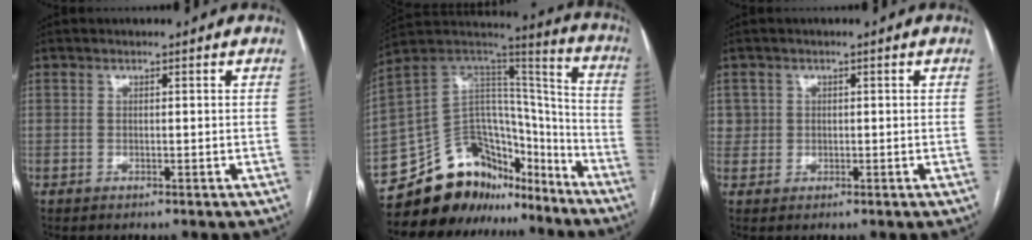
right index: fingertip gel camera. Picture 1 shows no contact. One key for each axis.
{"total": 19.1, "fx": -15.8, "fy": 9.5, "fz": 5.2, "tx": -0.081, "ty": 0.089, "tz": -0.252}
{"total": 2.3, "fx": 0.5, "fy": 2.2, "fz": -0.1, "tx": 0.019, "ty": 0.007, "tz": 0.005}